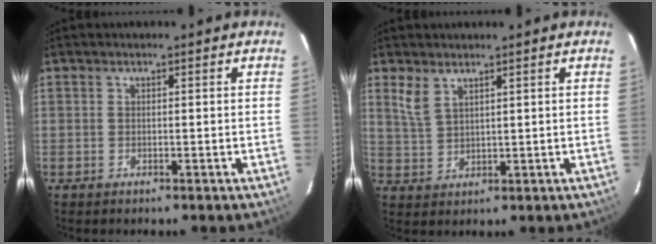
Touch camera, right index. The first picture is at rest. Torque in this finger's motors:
{"motor_torque": [0.02, 0.03, 0.02, 0.04]}